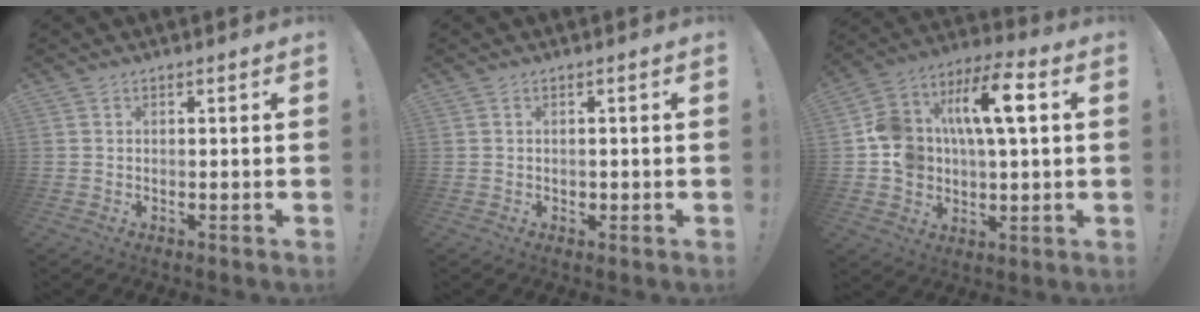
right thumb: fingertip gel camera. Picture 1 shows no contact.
{"total": 0.9, "force": [-0.1, 0.8, 0.2], "torque": [-0.002, 0.002, -0.002]}
{"total": 14.7, "force": [3.2, 10.0, 10.3], "torque": [-0.172, 0.011, 0.059]}